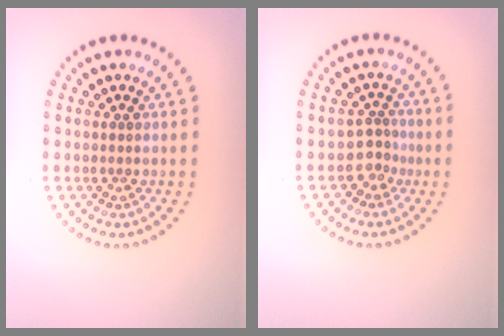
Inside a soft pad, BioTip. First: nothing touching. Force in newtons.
{"total": 1.8, "press": 1.3, "slide": 1.3}